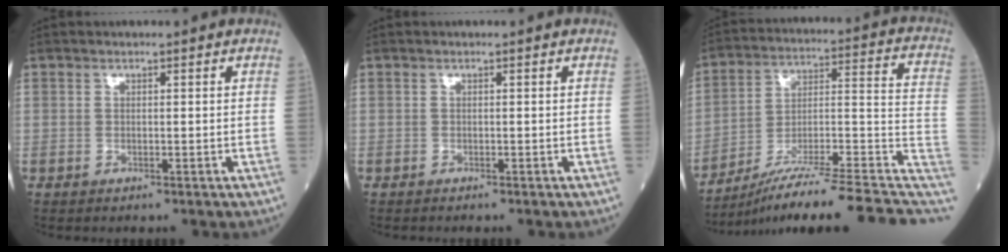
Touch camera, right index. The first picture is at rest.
{"total": 0.5, "force": [-0.5, 0.0, 0.1], "torque": [-0.003, -0.002, -0.012]}
{"total": 23.8, "force": [-18.0, 1.1, 15.5], "torque": [-0.176, 0.017, -0.282]}